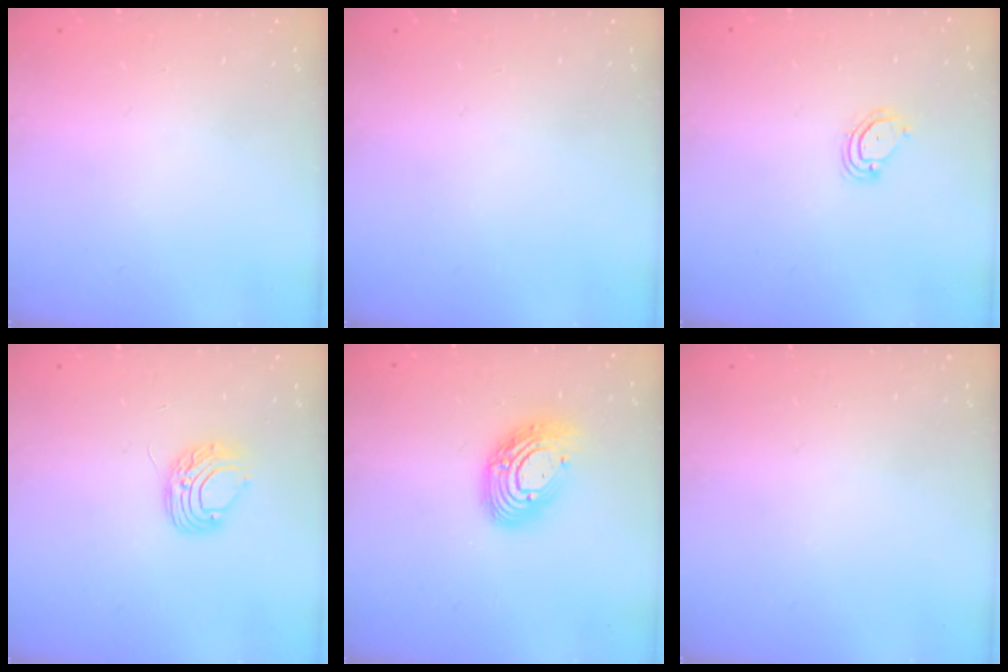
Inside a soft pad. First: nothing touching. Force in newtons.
{"total": 0.0}
{"total": 4.3, "press": 4.3, "slide": 0.3}
{"total": 7.5, "press": 7.4, "slide": 0.7}
{"total": 13.4, "press": 13.3, "slide": 1.4}
{"total": 0.0}